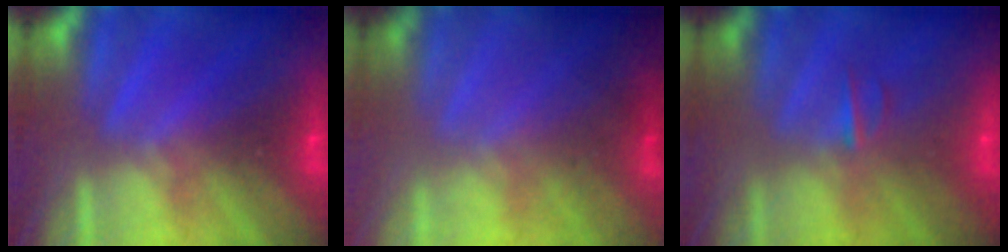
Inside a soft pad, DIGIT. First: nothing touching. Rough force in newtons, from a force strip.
{"total": 1.1}
{"total": 2.1}